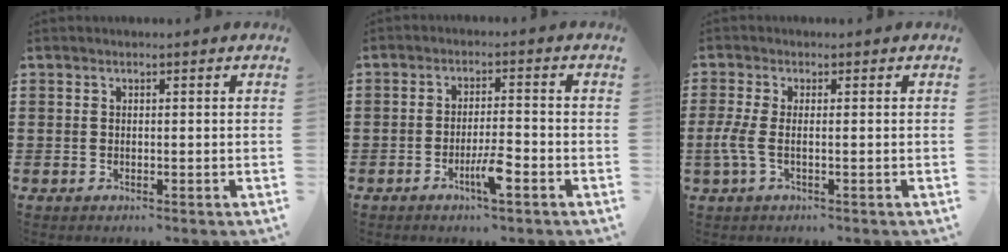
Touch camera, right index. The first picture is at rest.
{"total": 4.6, "force": [-2.4, 0.7, 3.9], "torque": [-0.076, -0.003, -0.046]}
{"total": 3.0, "force": [-0.9, 0.8, 2.8], "torque": [-0.081, -0.012, -0.024]}